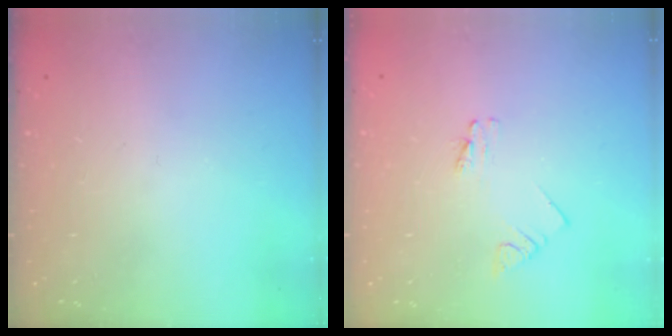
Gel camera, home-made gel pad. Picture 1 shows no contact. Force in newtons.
{"total": 1.1, "press": 1.1, "slide": 0.0}